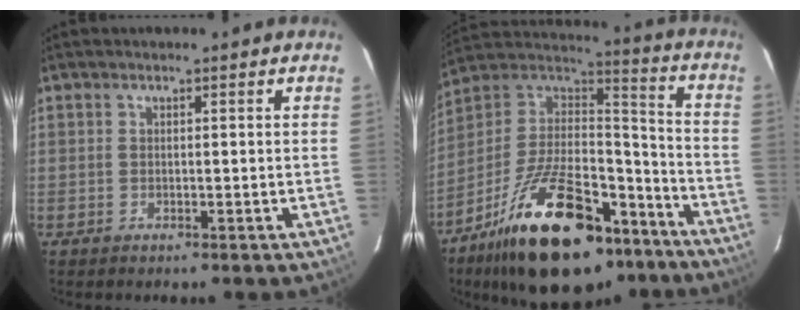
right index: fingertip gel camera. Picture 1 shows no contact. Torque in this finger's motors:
{"motor_torque": [0.93, -0.83, 0.79, 0.06]}